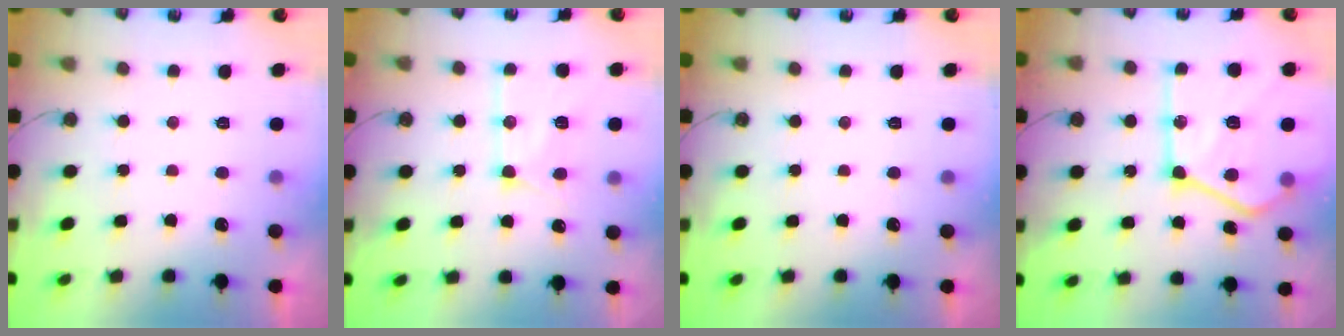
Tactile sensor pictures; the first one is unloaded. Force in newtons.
{"total": 13.2, "press": 13.2, "slide": 1.2}
{"total": 0.0}
{"total": 26.3, "press": 26.1, "slide": 3.0}